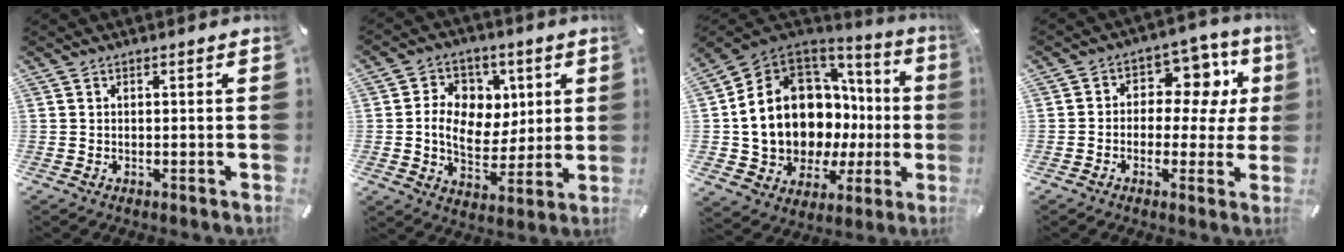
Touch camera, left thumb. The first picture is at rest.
{"total": 11.0, "force": [1.3, 9.4, 5.5], "torque": [-0.093, 0.009, 0.034]}
{"total": 18.1, "force": [1.8, 14.1, 11.3], "torque": [-0.215, -0.050, 0.066]}
{"total": 10.4, "force": [2.0, 7.9, 6.5], "torque": [-0.086, -0.011, 0.035]}